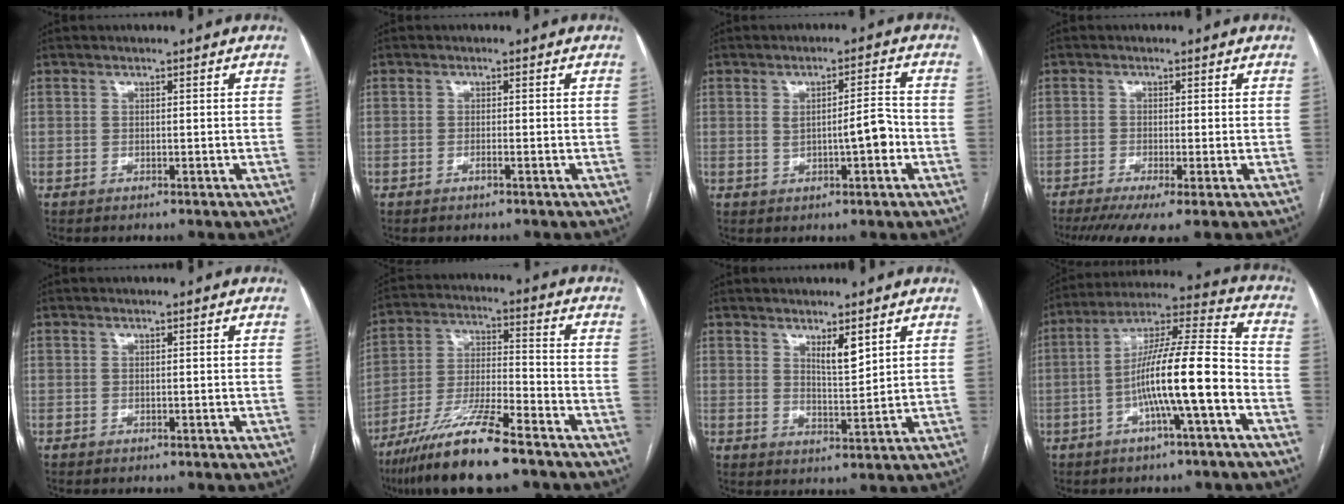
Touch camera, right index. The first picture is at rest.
{"total": 0.8, "force": [-0.5, -0.1, 0.7], "torque": [-0.015, 0.000, -0.007]}
{"total": 5.2, "force": [-0.7, 1.1, 5.0], "torque": [-0.081, 0.012, -0.004]}
{"total": 6.6, "force": [-4.3, 0.6, 5.0], "torque": [-0.079, -0.015, -0.073]}
{"total": 0.0}
{"total": 14.4, "force": [-10.2, 1.2, 10.0], "torque": [-0.199, -0.027, -0.185]}
{"total": 3.9, "force": [2.4, 0.8, 3.0], "torque": [-0.053, -0.009, 0.046]}
{"total": 14.5, "force": [-4.3, 0.5, 13.9], "torque": [-0.242, 0.019, -0.078]}